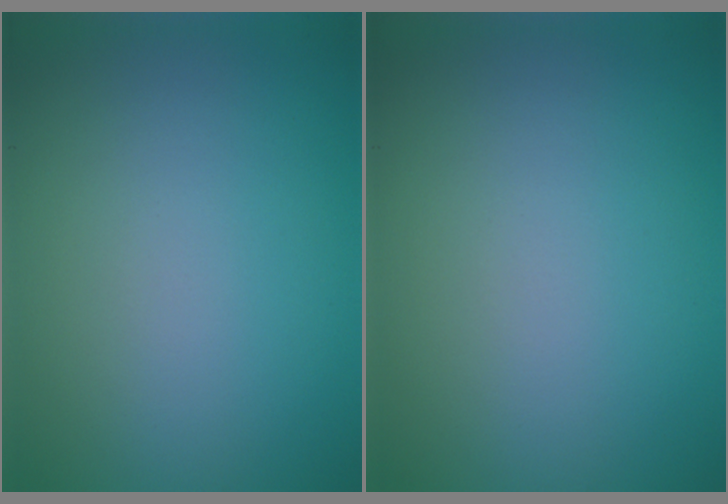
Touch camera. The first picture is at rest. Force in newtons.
{"total": 0.0}